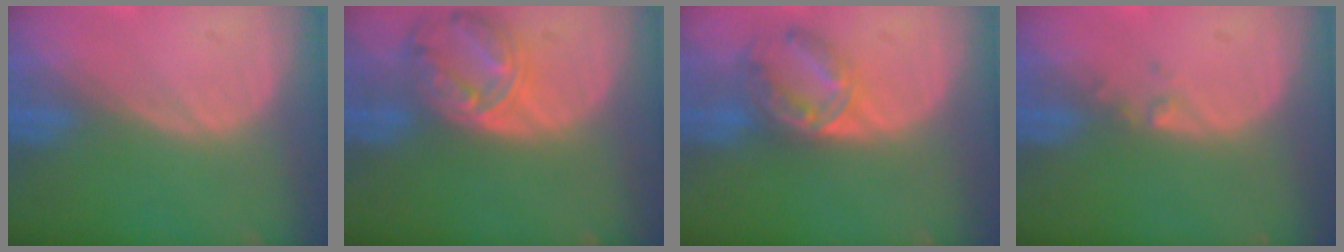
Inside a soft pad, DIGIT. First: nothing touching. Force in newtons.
{"total": 8.1, "press": 7.0, "slide": 4.1}
{"total": 7.1, "press": 6.1, "slide": 3.7}
{"total": 1.0, "press": 0.9, "slide": 0.5}